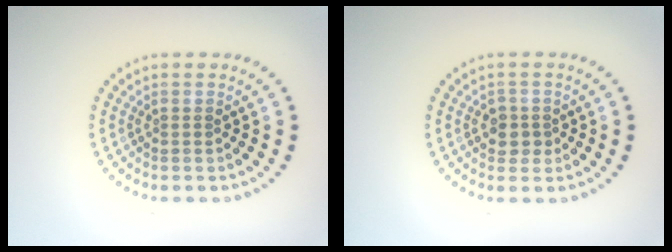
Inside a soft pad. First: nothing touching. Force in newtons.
{"total": 1.7, "press": 1.6, "slide": 0.5}